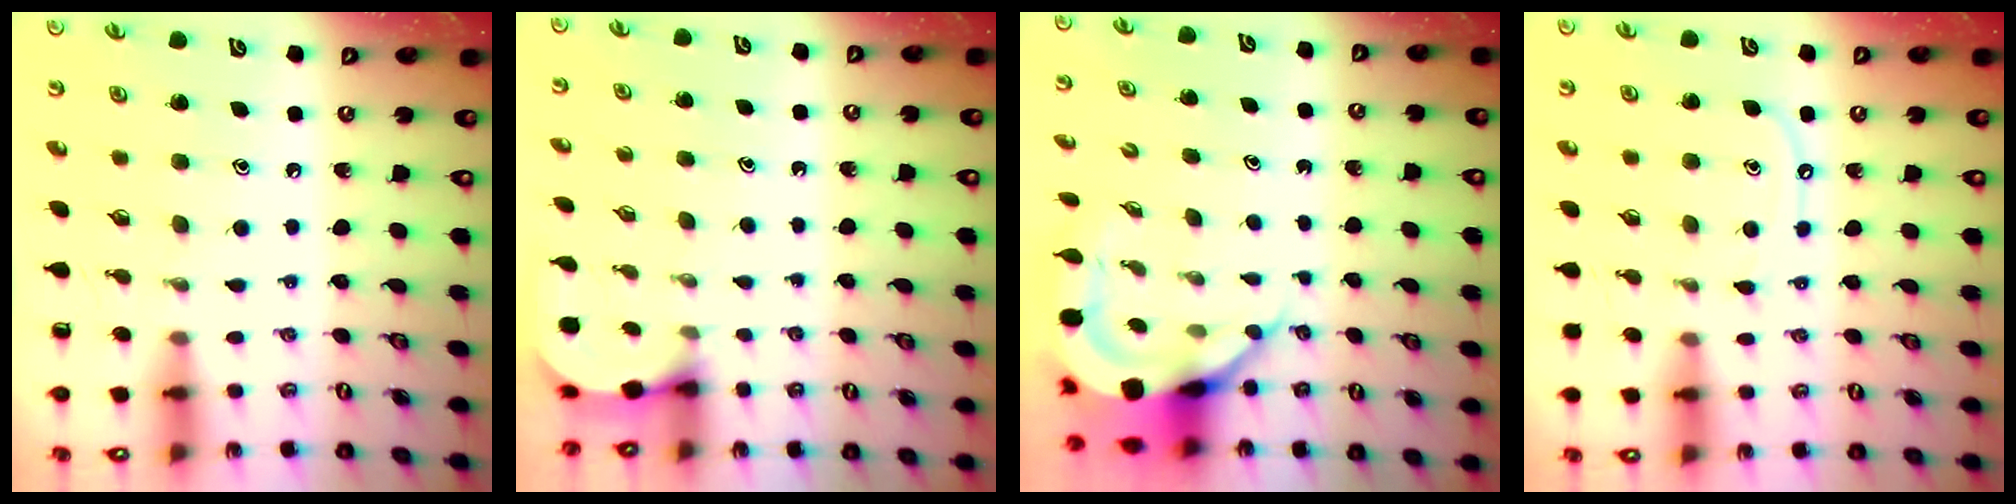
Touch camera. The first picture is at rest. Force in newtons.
{"total": 2.6, "press": 2.6, "slide": 0.2}
{"total": 8.3, "press": 8.2, "slide": 1.0}
{"total": 6.8, "press": 6.8, "slide": 0.6}